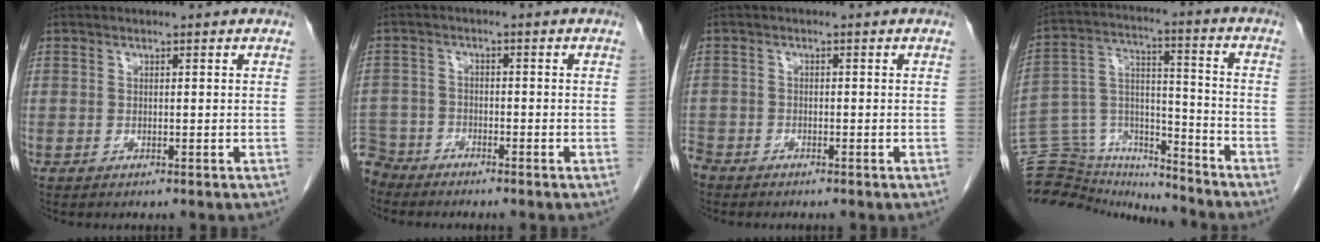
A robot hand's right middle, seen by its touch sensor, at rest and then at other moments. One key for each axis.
{"total": 5.2, "fx": -4.9, "fy": 1.8, "fz": -0.5, "tx": 0.015, "ty": -0.005, "tz": -0.100}
{"total": 3.0, "fx": -2.7, "fy": 1.3, "fz": 0.3, "tx": -0.011, "ty": -0.002, "tz": -0.054}
{"total": 18.5, "fx": -17.8, "fy": 4.3, "fz": 2.9, "tx": -0.070, "ty": 0.061, "tz": -0.285}